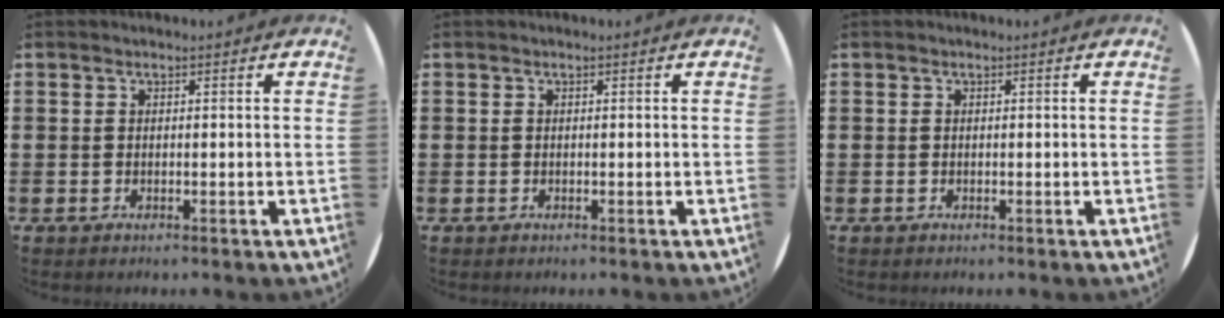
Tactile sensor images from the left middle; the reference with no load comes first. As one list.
[{"total": 0.0}, {"total": 0.0}]